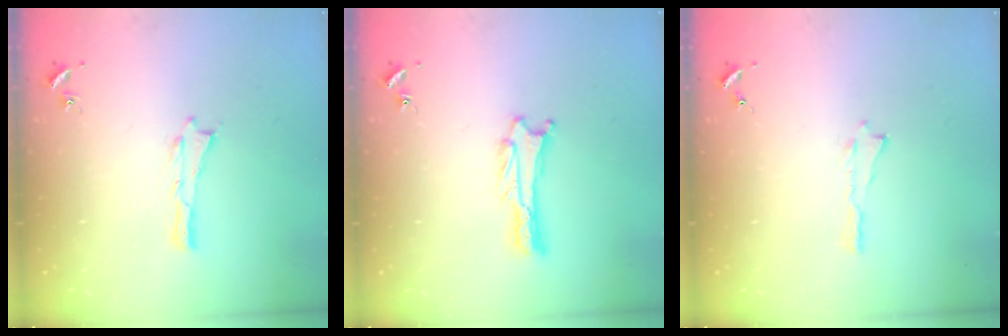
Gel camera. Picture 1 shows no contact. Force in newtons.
{"total": 1.3, "press": 1.3, "slide": 0.0}
{"total": 0.0}